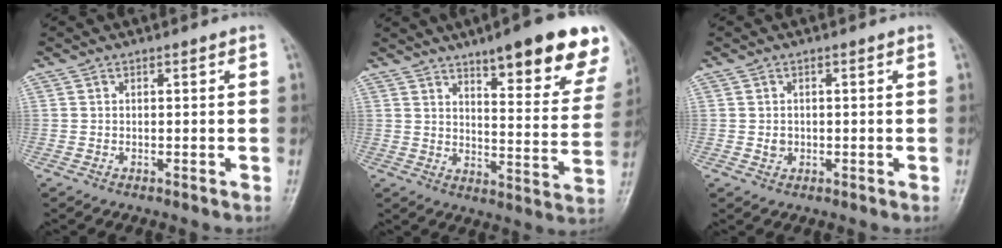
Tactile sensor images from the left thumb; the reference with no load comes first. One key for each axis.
{"total": 21.0, "fx": 13.6, "fy": 5.0, "fz": 15.1, "tx": -0.163, "ty": -0.056, "tz": 0.175}
{"total": 1.6, "fx": -0.2, "fy": 1.4, "fz": 0.8, "tx": -0.008, "ty": 0.002, "tz": -0.001}